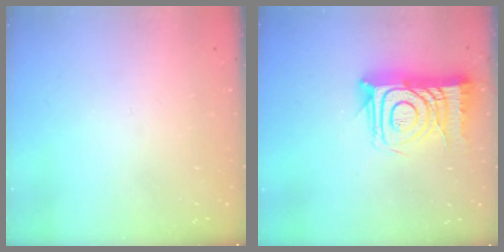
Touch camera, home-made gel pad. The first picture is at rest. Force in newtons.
{"total": 15.4, "press": 15.3, "slide": 1.4}